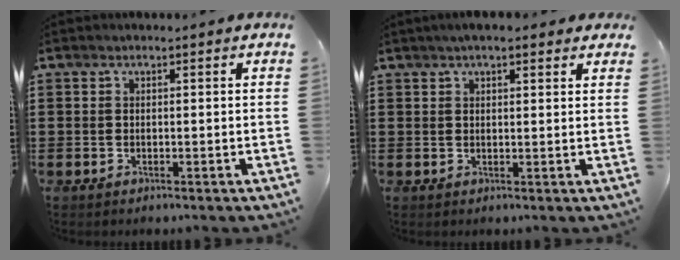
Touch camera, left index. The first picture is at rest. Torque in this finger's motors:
{"motor_torque": [1.47, -0.67, 0.63, 0.08]}